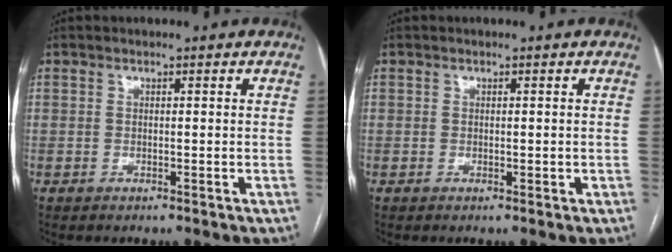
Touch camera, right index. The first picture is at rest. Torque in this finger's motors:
{"motor_torque": [-0.08, 0.09, 0.00, 0.01]}